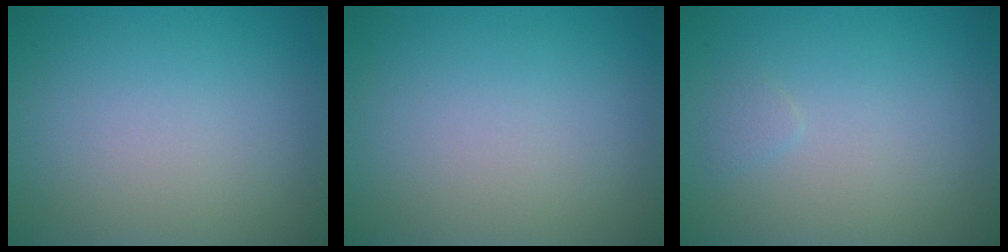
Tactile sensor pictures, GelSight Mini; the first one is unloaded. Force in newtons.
{"total": 0.0}
{"total": 0.6, "press": 0.6, "slide": 0.1}